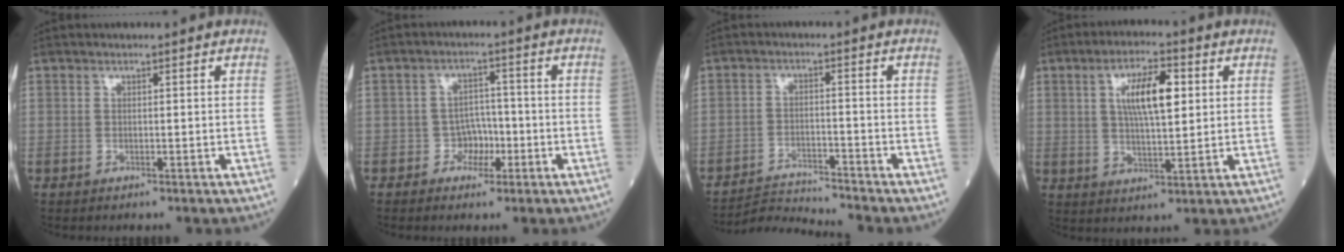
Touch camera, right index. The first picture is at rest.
{"total": 3.7, "force": [-1.5, 3.0, 1.6], "torque": [-0.015, 0.011, -0.024]}
{"total": 5.8, "force": [-5.5, -1.8, -0.8], "torque": [0.009, -0.012, -0.101]}
{"total": 8.7, "force": [2.4, 2.4, 8.0], "torque": [-0.143, 0.009, 0.042]}